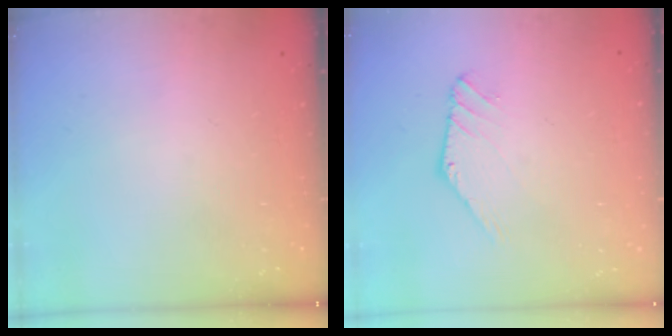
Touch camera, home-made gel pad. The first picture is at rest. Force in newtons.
{"total": 1.4, "press": 1.4, "slide": 0.0}